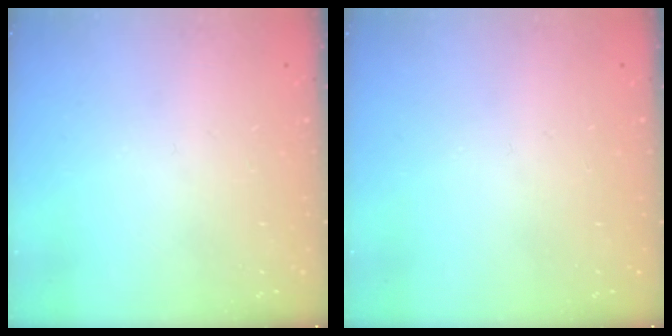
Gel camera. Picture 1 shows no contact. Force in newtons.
{"total": 0.0}